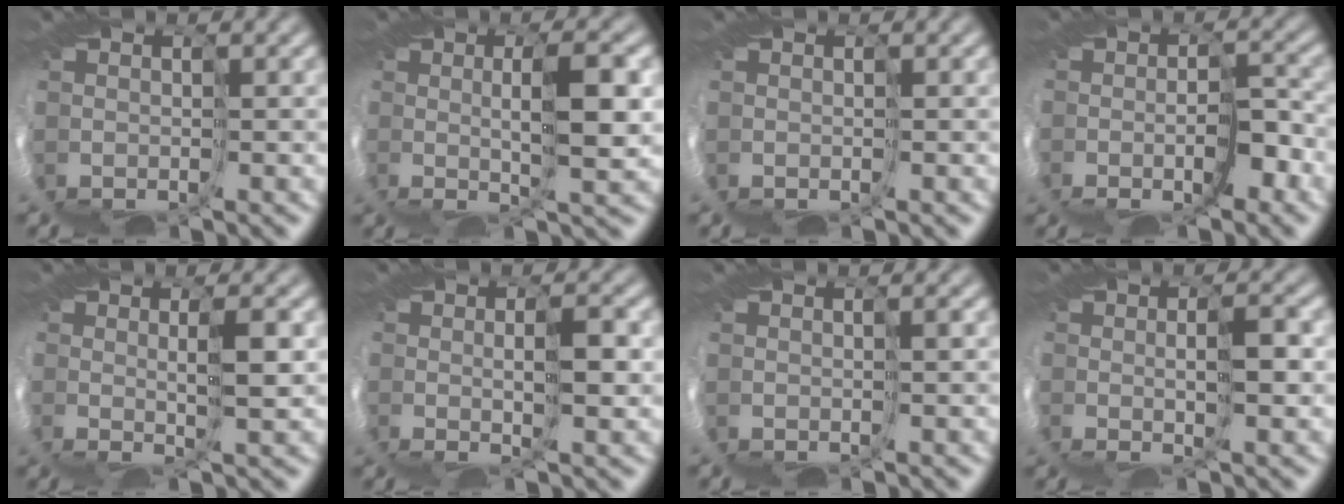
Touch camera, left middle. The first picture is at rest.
{"total": 4.5, "force": [1.6, -0.9, 4.1], "torque": [-0.080, -0.003, 0.026]}
{"total": 0.0}
{"total": 3.0, "force": [-1.7, -0.7, 2.5], "torque": [-0.048, -0.012, -0.031]}
{"total": 3.1, "force": [1.6, -1.0, 2.4], "torque": [-0.051, -0.006, 0.029]}
{"total": 2.9, "force": [1.2, -0.8, 2.6], "torque": [-0.050, 0.000, 0.020]}
{"total": 0.8, "force": [0.2, -0.8, 0.1], "torque": [0.005, -0.002, 0.007]}
{"total": 2.7, "force": [0.9, -0.9, 2.4], "torque": [-0.042, 0.000, 0.015]}